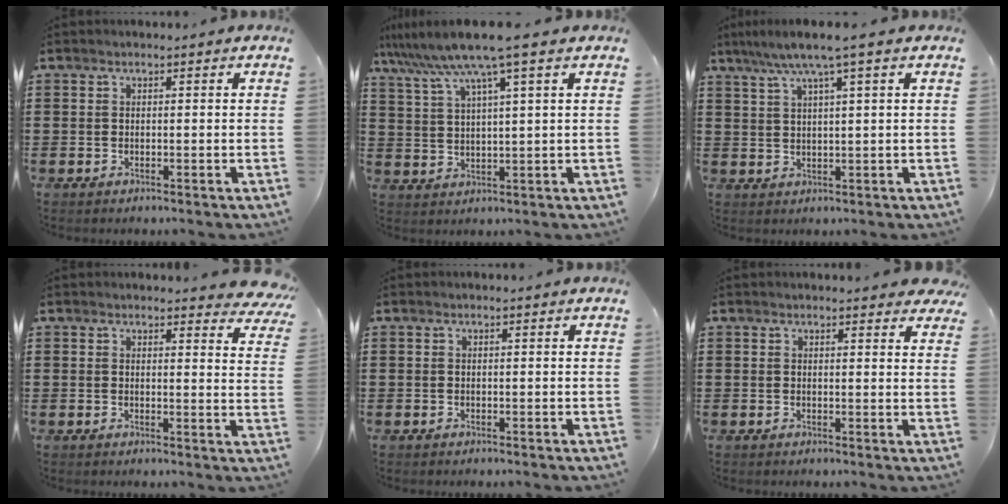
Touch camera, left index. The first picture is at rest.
{"total": 7.8, "force": [5.5, -0.3, 5.6], "torque": [-0.132, -0.028, 0.090]}
{"total": 4.7, "force": [2.7, -0.1, 3.9], "torque": [-0.084, -0.001, 0.042]}
{"total": 3.2, "force": [3.0, 0.4, 1.0], "torque": [-0.014, -0.013, 0.053]}
{"total": 0.0}
{"total": 2.1, "force": [2.0, 0.3, 0.6], "torque": [-0.009, -0.001, 0.038]}